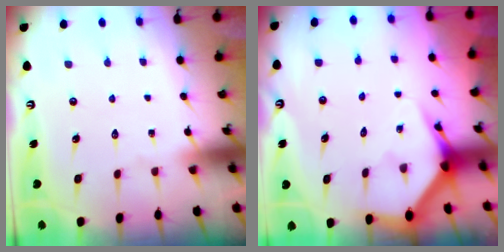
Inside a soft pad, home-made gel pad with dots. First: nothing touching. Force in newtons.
{"total": 3.9, "press": 3.9, "slide": 0.2}